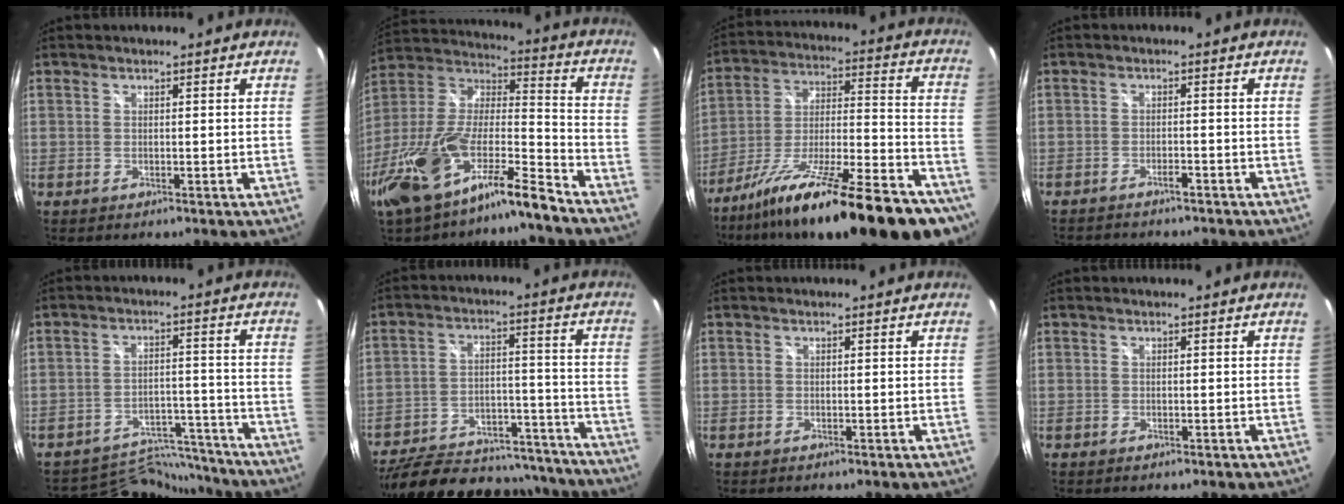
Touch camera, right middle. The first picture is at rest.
{"total": 20.2, "force": [-14.4, 4.1, 13.5], "torque": [-0.265, -0.013, -0.274]}
{"total": 29.5, "force": [-19.9, 6.4, 20.8], "torque": [-0.321, -0.043, -0.301]}
{"total": 5.0, "force": [-4.5, 1.0, 2.0], "torque": [-0.051, -0.010, -0.067]}
{"total": 11.3, "force": [-11.1, 2.1, 0.3], "torque": [-0.015, 0.026, -0.164]}
{"total": 27.2, "force": [-22.8, 9.8, 10.9], "torque": [-0.212, 0.012, -0.293]}
{"total": 0.0}
{"total": 0.0}